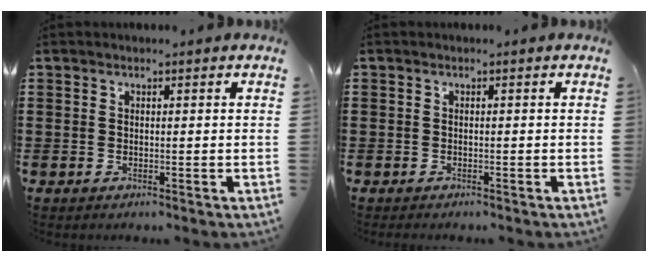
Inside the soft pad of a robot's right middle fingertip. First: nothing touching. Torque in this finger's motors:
{"motor_torque": [-0.12, 0.02, -0.28, -0.21]}